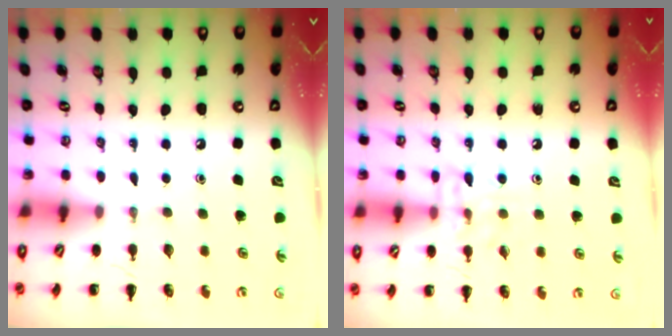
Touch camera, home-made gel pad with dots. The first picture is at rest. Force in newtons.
{"total": 7.7, "press": 7.6, "slide": 1.0}